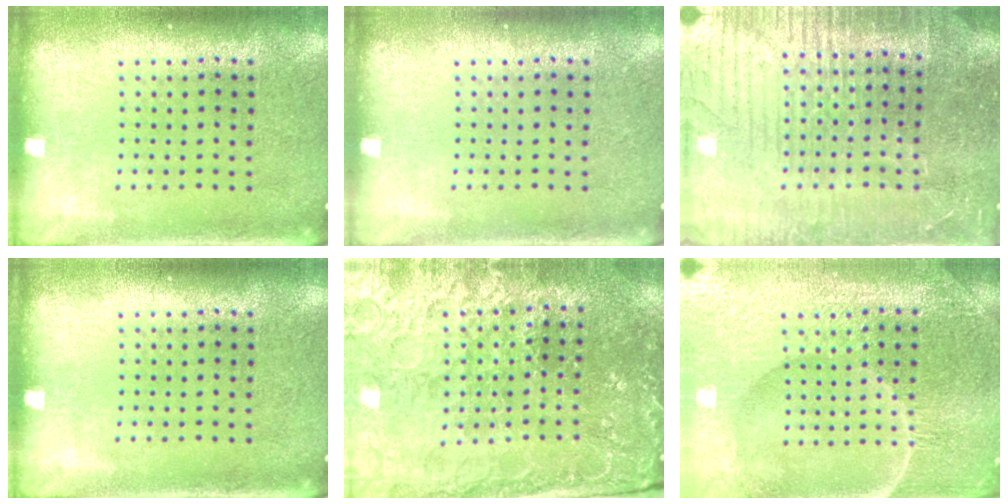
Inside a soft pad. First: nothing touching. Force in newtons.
{"total": 0.0}
{"total": 4.4, "press": 4.2, "slide": 1.5}
{"total": 0.0}
{"total": 3.4, "press": 3.4, "slide": 0.3}
{"total": 5.0, "press": 4.8, "slide": 1.5}